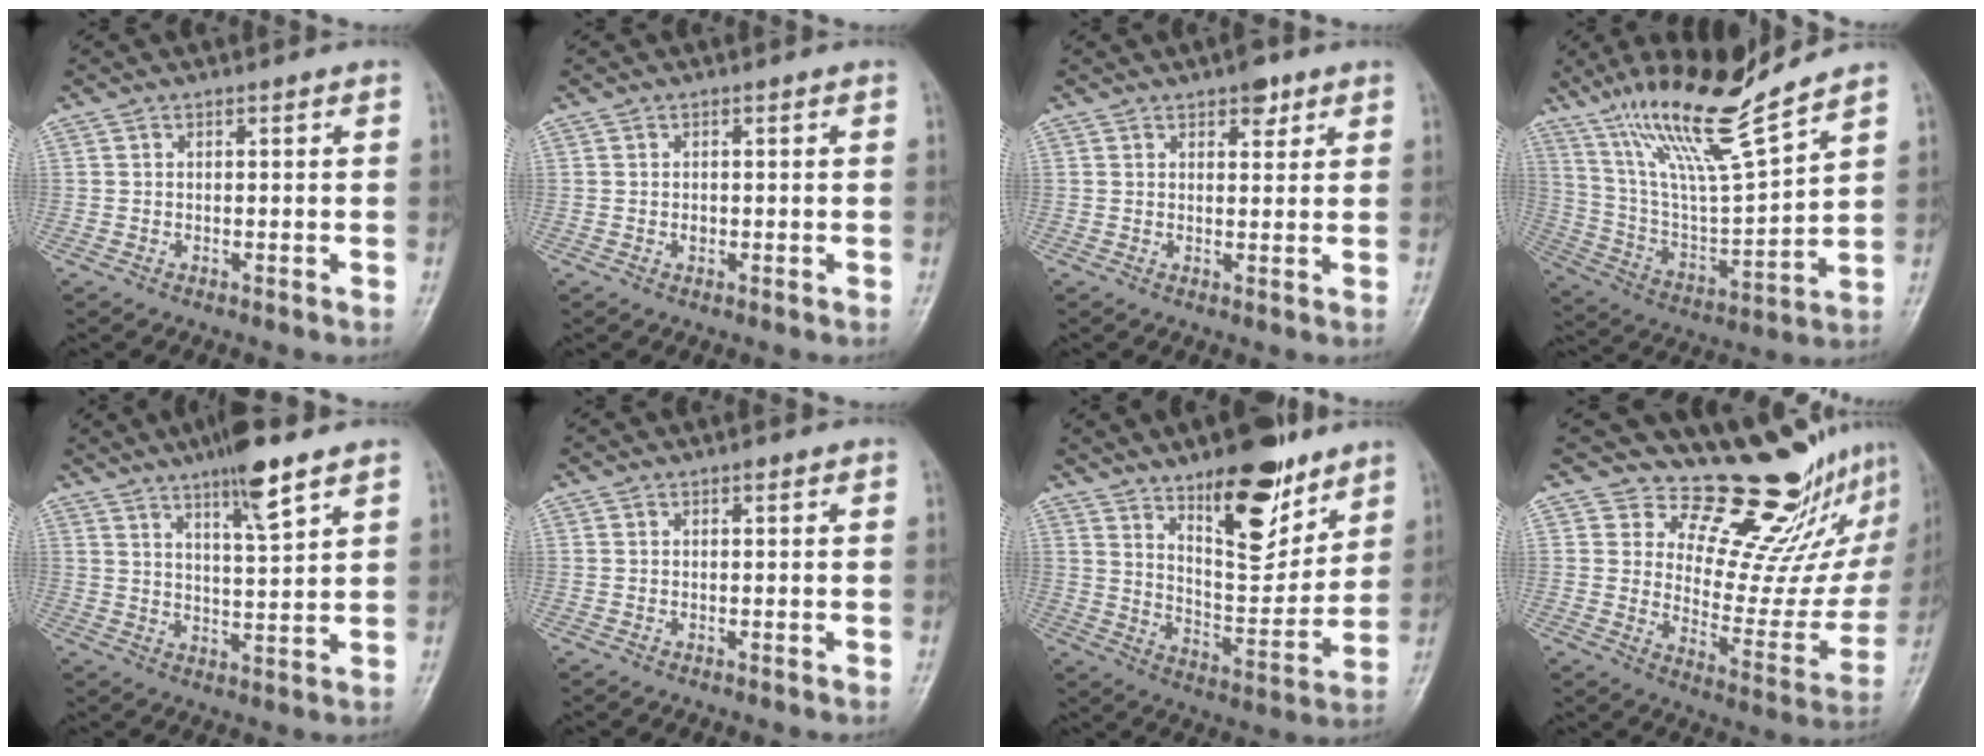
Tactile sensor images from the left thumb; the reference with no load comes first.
{"total": 0.9, "force": [-0.1, 0.8, 0.5], "torque": [-0.004, 0.001, -0.001]}
{"total": 3.7, "force": [2.3, 1.9, 2.2], "torque": [-0.014, -0.009, 0.029]}
{"total": 18.5, "force": [13.8, 1.9, 12.2], "torque": [-0.205, -0.072, 0.263]}
{"total": 9.4, "force": [6.1, 1.4, 6.9], "torque": [-0.109, -0.033, 0.101]}
{"total": 0.6, "force": [0.3, 0.3, 0.4], "torque": [-0.003, 0.000, 0.002]}
{"total": 17.3, "force": [10.8, 6.6, 11.7], "torque": [-0.133, -0.078, 0.180]}
{"total": 18.1, "force": [15.0, 6.3, 7.8], "torque": [-0.049, -0.137, 0.207]}